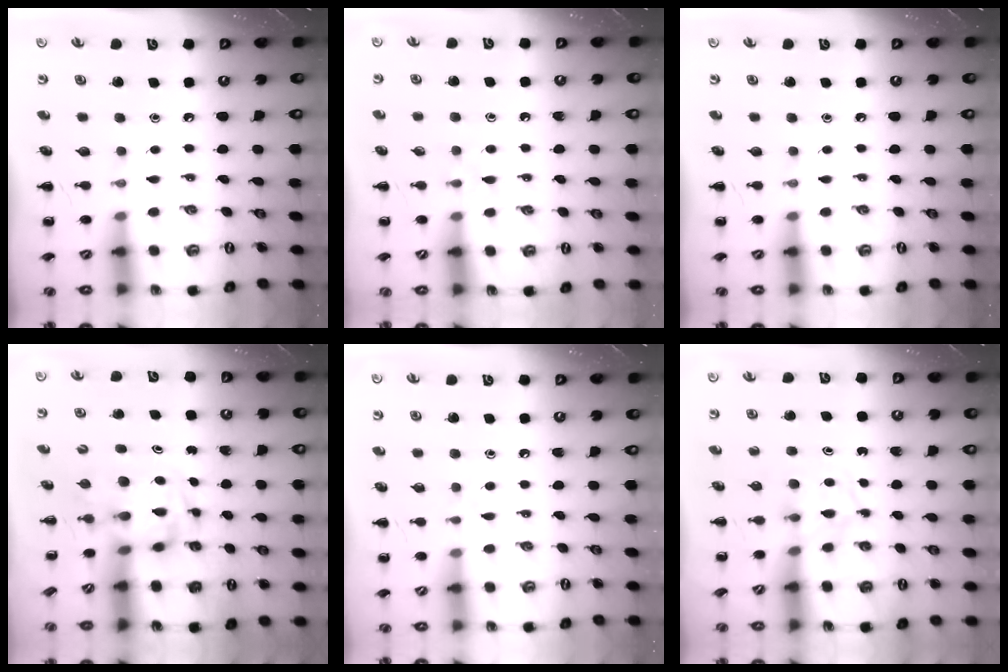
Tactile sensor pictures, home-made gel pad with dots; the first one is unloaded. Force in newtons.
{"total": 4.8, "press": 4.5, "slide": 1.7}
{"total": 0.0}
{"total": 2.9, "press": 2.8, "slide": 0.5}
{"total": 2.9, "press": 2.7, "slide": 1.0}
{"total": 3.4, "press": 3.1, "slide": 1.4}